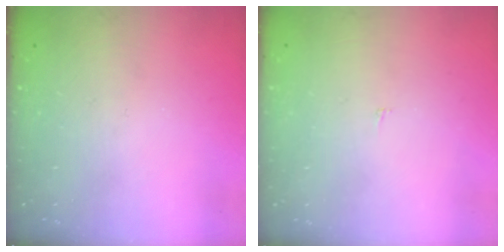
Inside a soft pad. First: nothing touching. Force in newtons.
{"total": 2.3, "press": 2.3, "slide": 0.2}